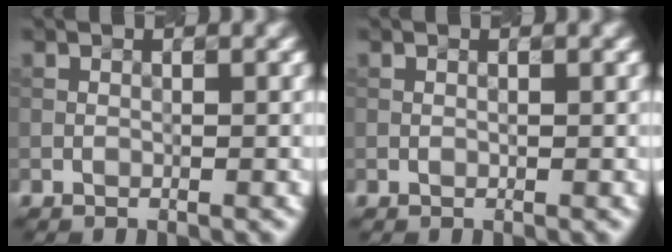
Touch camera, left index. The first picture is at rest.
{"total": 0.0}